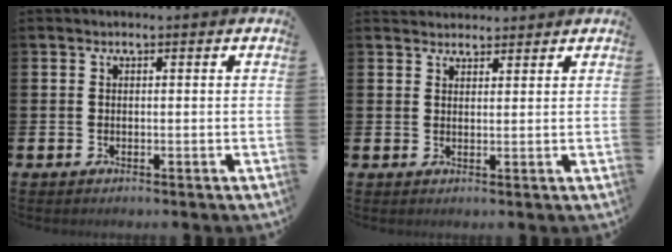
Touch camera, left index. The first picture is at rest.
{"total": 2.5, "force": [2.4, 0.7, -0.2], "torque": [0.009, -0.009, 0.043]}